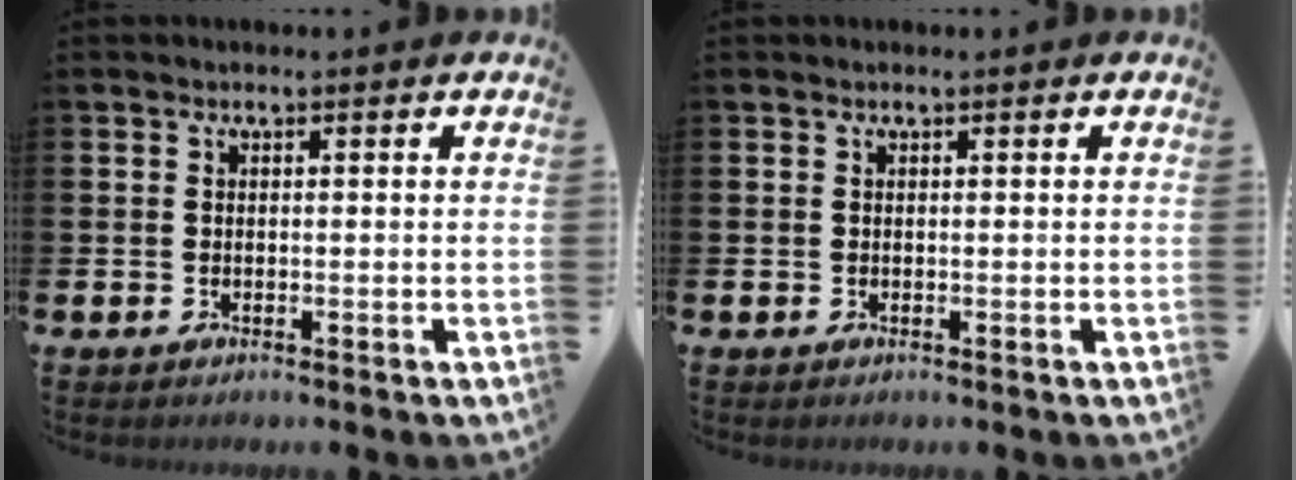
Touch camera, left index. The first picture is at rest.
{"total": 0.0}